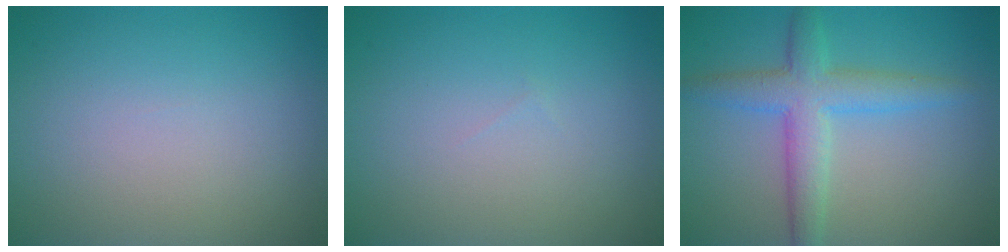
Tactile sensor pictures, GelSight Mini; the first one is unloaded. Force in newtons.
{"total": 0.0}
{"total": 4.5, "press": 4.5, "slide": 0.1}